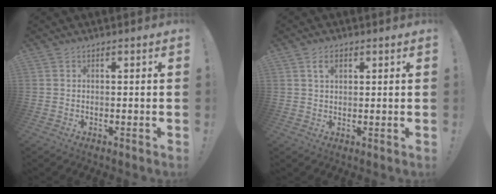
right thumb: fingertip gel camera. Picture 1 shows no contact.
{"total": 3.4, "force": [1.4, 2.0, 2.3], "torque": [-0.040, 0.002, 0.024]}